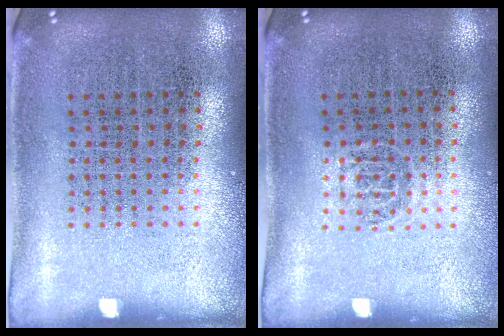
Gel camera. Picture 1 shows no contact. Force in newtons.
{"total": 0.6, "press": 0.4, "slide": 0.4}